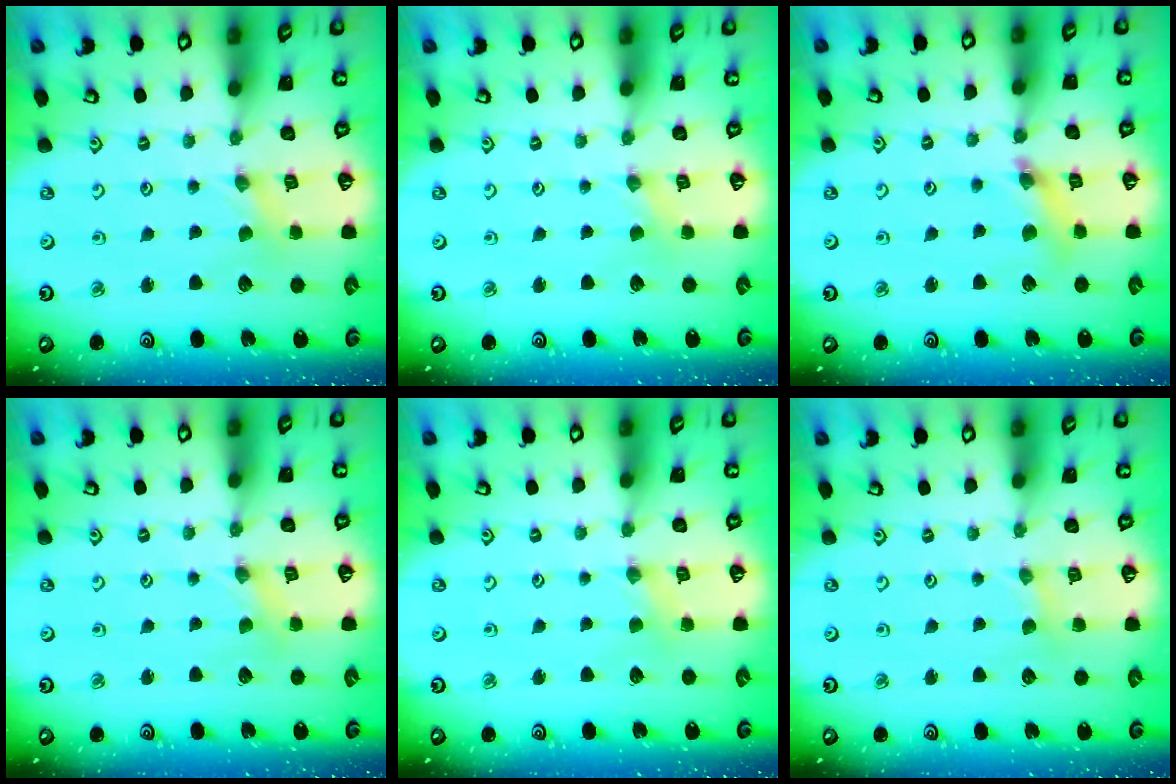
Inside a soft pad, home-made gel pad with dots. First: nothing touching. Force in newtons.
{"total": 0.0}
{"total": 7.1, "press": 7.0, "slide": 0.8}
{"total": 0.0}
{"total": 3.0, "press": 3.0, "slide": 0.3}
{"total": 1.7, "press": 1.7, "slide": 0.3}